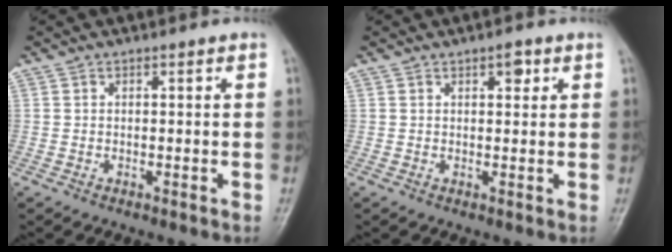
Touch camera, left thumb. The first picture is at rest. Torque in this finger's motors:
{"motor_torque": [-0.01, 0.06, 0.17, 0.13, -0.04]}